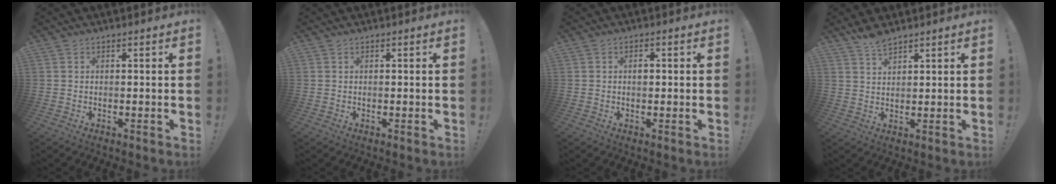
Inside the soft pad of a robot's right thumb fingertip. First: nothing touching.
{"total": 0.0}
{"total": 1.4, "force": [0.3, 1.0, 1.0], "torque": [-0.006, 0.000, 0.001]}
{"total": 4.4, "force": [3.8, 1.1, 1.9], "torque": [-0.029, -0.025, 0.068]}